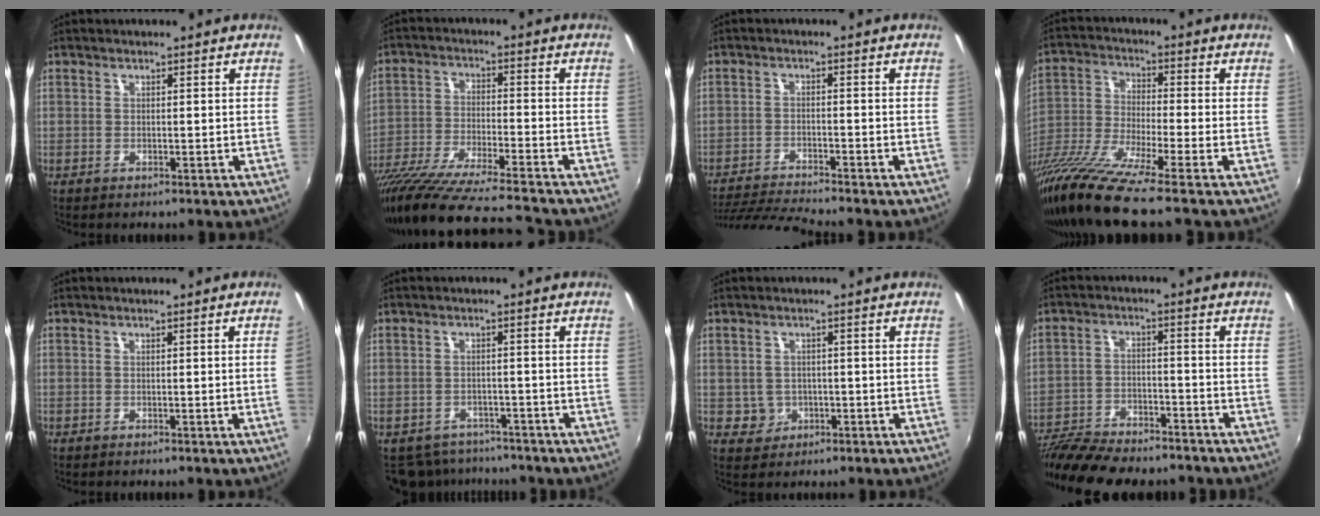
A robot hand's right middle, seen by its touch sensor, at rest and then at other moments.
{"total": 22.0, "force": [-18.8, 0.7, 11.3], "torque": [-0.217, -0.063, -0.320]}
{"total": 8.6, "force": [-8.1, -0.8, 2.7], "torque": [-0.075, -0.017, -0.152]}
{"total": 14.1, "force": [-11.0, -0.7, 8.8], "torque": [-0.182, -0.043, -0.211]}
{"total": 1.3, "force": [0.0, -0.8, 1.0], "torque": [-0.008, -0.009, 0.001]}
{"total": 8.0, "force": [-6.7, 4.0, 1.6], "torque": [-0.049, -0.004, -0.094]}
{"total": 3.5, "force": [-0.8, 3.4, 0.5], "torque": [-0.018, 0.004, -0.006]}
{"total": 16.8, "force": [-14.5, 4.4, 7.3], "torque": [-0.158, -0.023, -0.235]}